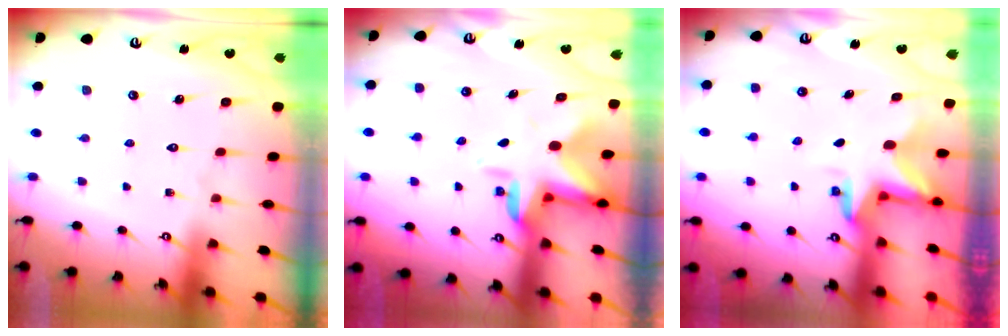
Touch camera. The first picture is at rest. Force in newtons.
{"total": 6.7, "press": 6.5, "slide": 1.5}
{"total": 2.8, "press": 2.8, "slide": 0.1}